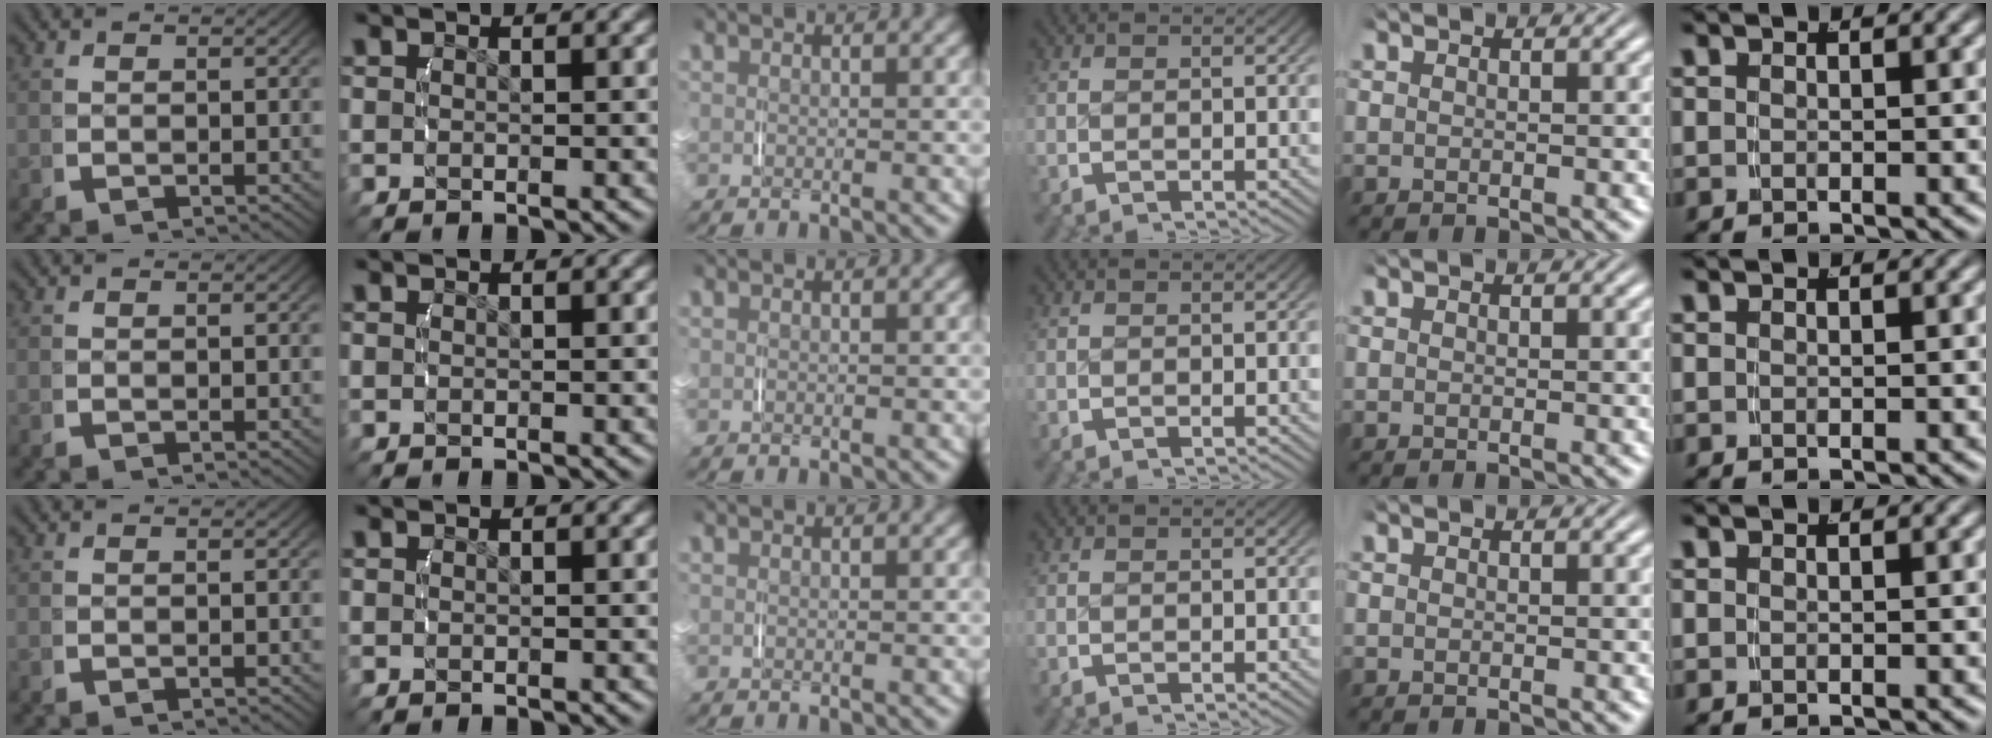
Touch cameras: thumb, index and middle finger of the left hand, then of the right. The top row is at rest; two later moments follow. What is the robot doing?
{"motion": "lift_and_place", "object": "backpack"}